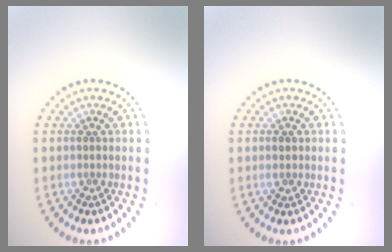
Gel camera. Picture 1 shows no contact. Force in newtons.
{"total": 1.3, "press": 1.3, "slide": 0.1}